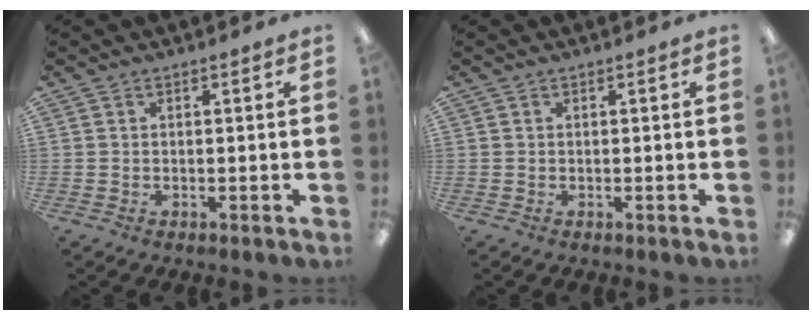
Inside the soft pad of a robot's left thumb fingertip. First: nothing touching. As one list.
[{"total": 0.0}]